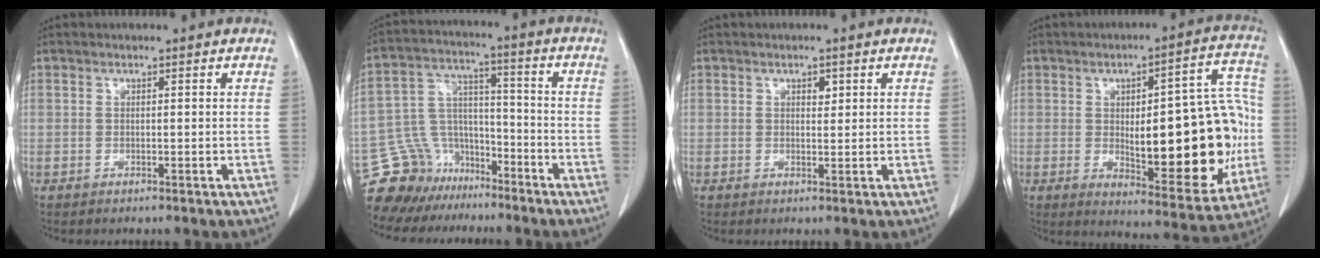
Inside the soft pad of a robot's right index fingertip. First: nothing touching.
{"total": 12.4, "force": [-9.8, 7.5, 1.4], "torque": [-0.041, 0.061, -0.168]}
{"total": 1.4, "force": [0.6, 0.8, 0.9], "torque": [-0.011, -0.002, 0.009]}
{"total": 21.9, "force": [-1.7, 7.2, 20.6], "torque": [-0.239, 0.020, -0.006]}